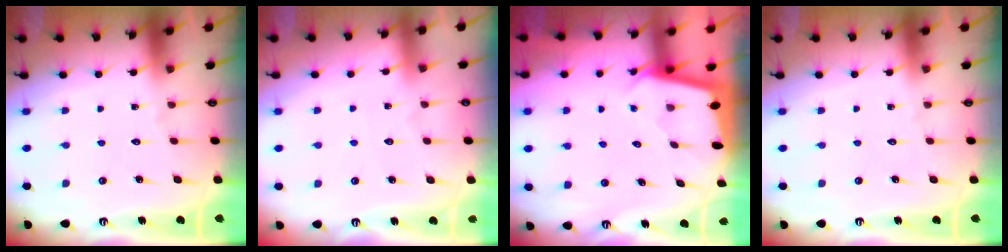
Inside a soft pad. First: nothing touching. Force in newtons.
{"total": 2.4, "press": 2.4, "slide": 0.4}
{"total": 1.7, "press": 1.7, "slide": 0.1}
{"total": 0.0}